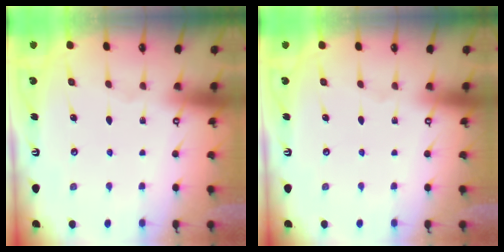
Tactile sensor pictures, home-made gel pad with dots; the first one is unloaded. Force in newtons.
{"total": 0.0}